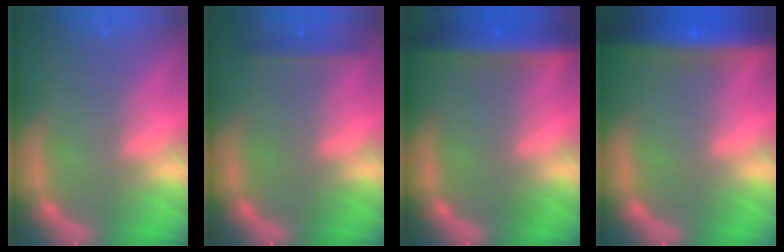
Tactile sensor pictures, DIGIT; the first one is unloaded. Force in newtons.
{"total": 1.9}
{"total": 6.9}
{"total": 10.0}